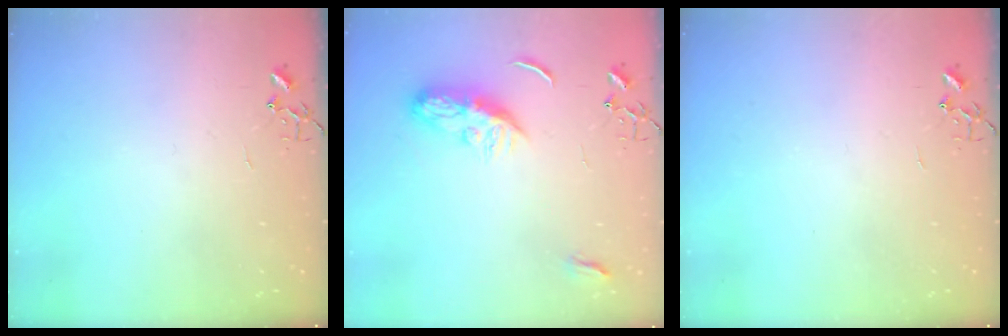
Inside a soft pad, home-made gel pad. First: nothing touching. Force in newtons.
{"total": 8.7, "press": 8.7, "slide": 0.4}
{"total": 0.0}